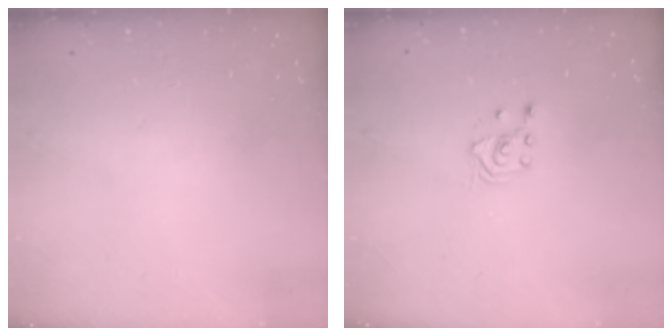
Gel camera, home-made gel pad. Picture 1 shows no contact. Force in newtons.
{"total": 2.1, "press": 2.0, "slide": 0.8}